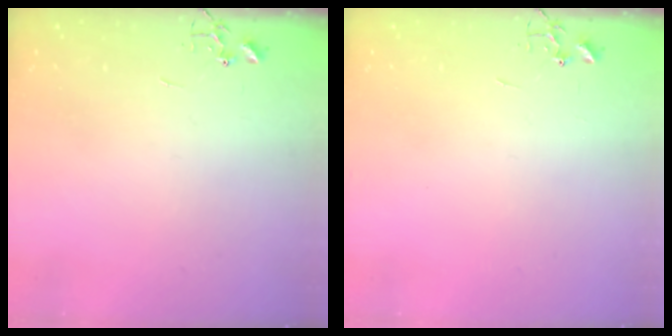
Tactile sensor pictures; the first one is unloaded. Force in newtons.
{"total": 0.0}